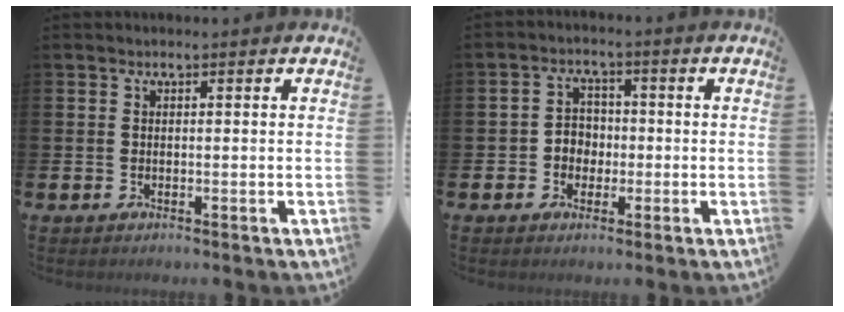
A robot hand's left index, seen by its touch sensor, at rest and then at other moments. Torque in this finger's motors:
{"motor_torque": [0.15, 0.05, 0.09, 0.04]}